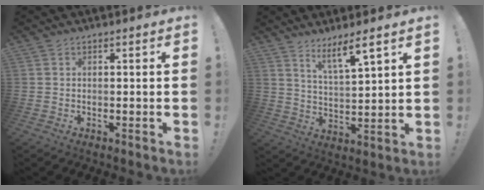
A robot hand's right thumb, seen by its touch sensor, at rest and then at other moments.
{"total": 8.1, "force": [6.2, 0.5, 5.2], "torque": [-0.083, -0.039, 0.102]}